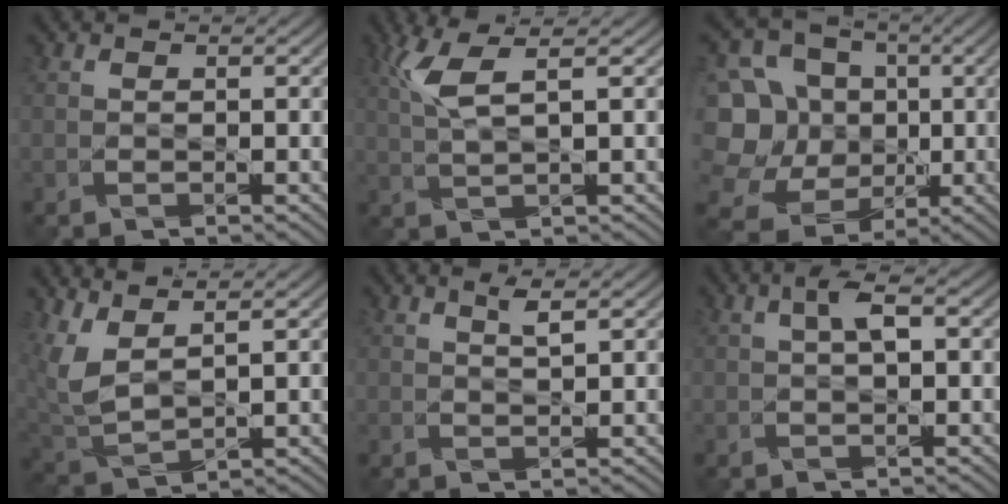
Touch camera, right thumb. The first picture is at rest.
{"total": 4.6, "force": [2.0, 0.0, 4.2], "torque": [-0.111, 0.012, 0.050]}
{"total": 17.6, "force": [0.0, 16.0, 7.3], "torque": [-0.266, 0.036, -0.013]}
{"total": 6.2, "force": [3.9, 1.6, 4.5], "torque": [-0.133, 0.006, 0.087]}
{"total": 1.7, "force": [1.2, -0.3, 1.2], "torque": [-0.032, 0.002, 0.027]}
{"total": 3.0, "force": [0.6, 0.8, 2.8], "torque": [-0.060, 0.012, 0.008]}